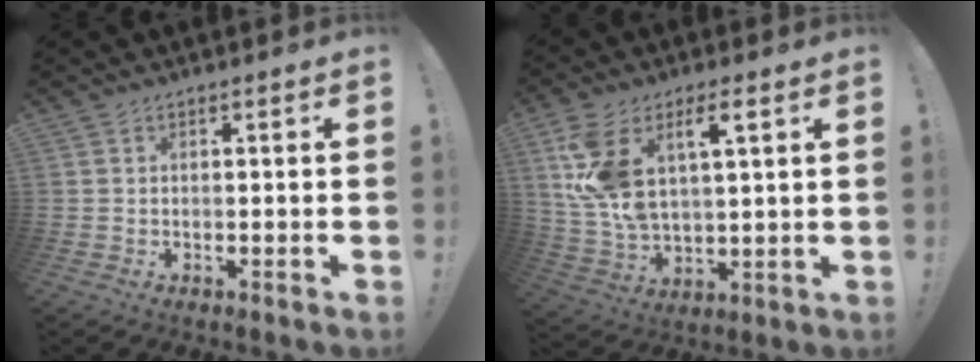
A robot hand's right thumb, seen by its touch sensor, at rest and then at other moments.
{"total": 13.4, "force": [5.8, 6.9, 10.0], "torque": [-0.217, -0.019, 0.104]}